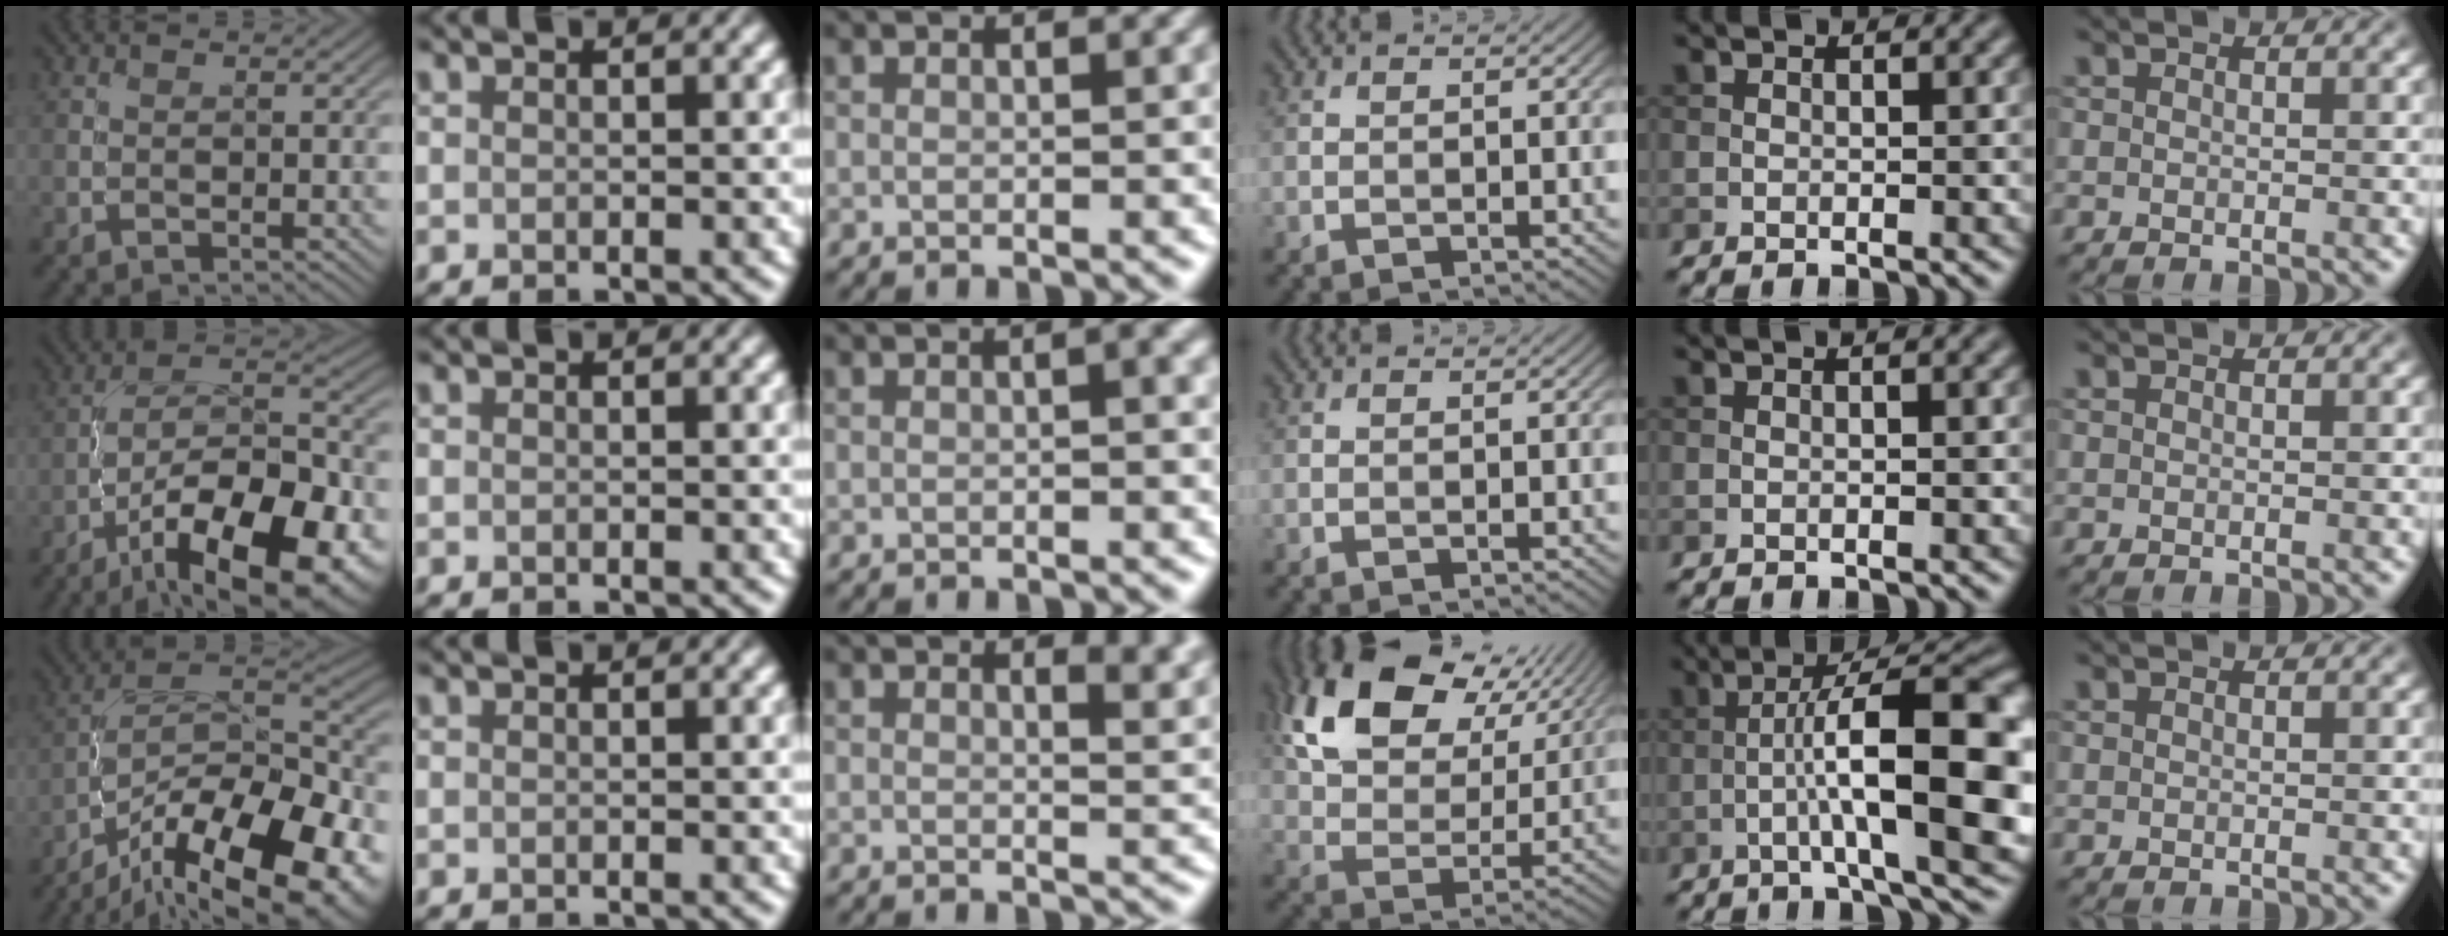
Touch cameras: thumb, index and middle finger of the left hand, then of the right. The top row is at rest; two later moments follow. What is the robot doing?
{"motion": "unscrew", "object": "medicine bottle"}